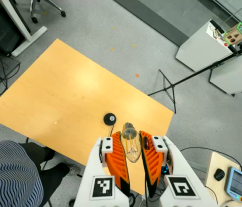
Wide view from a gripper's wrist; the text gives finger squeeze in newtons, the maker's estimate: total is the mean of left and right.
{"total": 21.9, "left": 27.2, "right": 16.7}